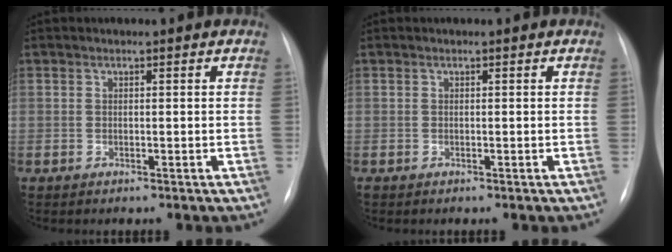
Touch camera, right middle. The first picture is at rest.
{"total": 1.5, "force": [-1.3, 0.6, 0.5], "torque": [-0.008, -0.002, -0.015]}